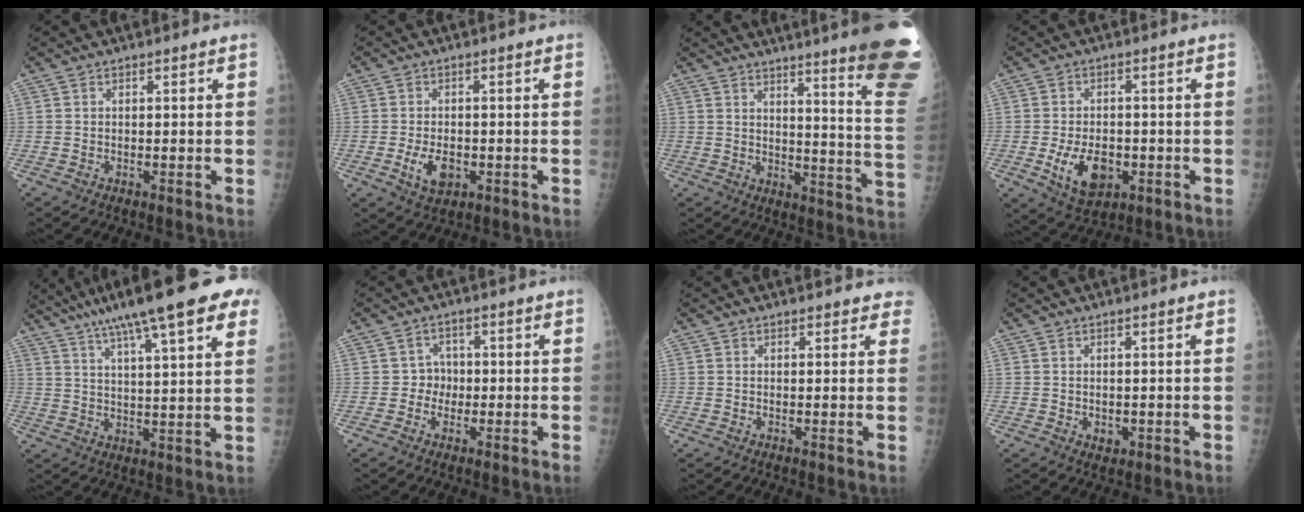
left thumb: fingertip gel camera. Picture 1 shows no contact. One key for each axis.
{"total": 5.2, "fx": -1.4, "fy": 3.2, "fz": 3.8, "tx": -0.063, "ty": -0.003, "tz": -0.018}
{"total": 23.4, "fx": 17.5, "fy": 1.6, "fz": 15.5, "tx": -0.163, "ty": -0.135, "tz": 0.207}
{"total": 8.6, "fx": -2.3, "fy": 5.4, "fz": 6.2, "tx": -0.093, "ty": 0.000, "tz": -0.028}
{"total": 21.3, "fx": 13.5, "fy": 3.9, "fz": 16.0, "tx": -0.243, "ty": -0.003, "tz": 0.191}
{"total": 2.9, "fx": -0.5, "fy": 2.7, "fz": 0.7, "tx": 0.015, "ty": 0.010, "tz": -0.013}
{"total": 3.5, "fx": 3.1, "fy": 1.4, "fz": 0.6, "tx": 0.026, "ty": -0.009, "tz": 0.019}
{"total": 1.6, "fx": 0.1, "fy": 1.2, "fz": 1.0, "tx": -0.012, "ty": -0.002, "tz": 0.006}